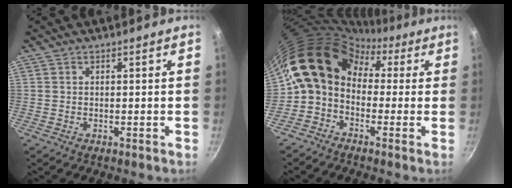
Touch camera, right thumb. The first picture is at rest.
{"total": 14.2, "force": [1.1, 11.2, 8.8], "torque": [-0.134, 0.047, -0.010]}